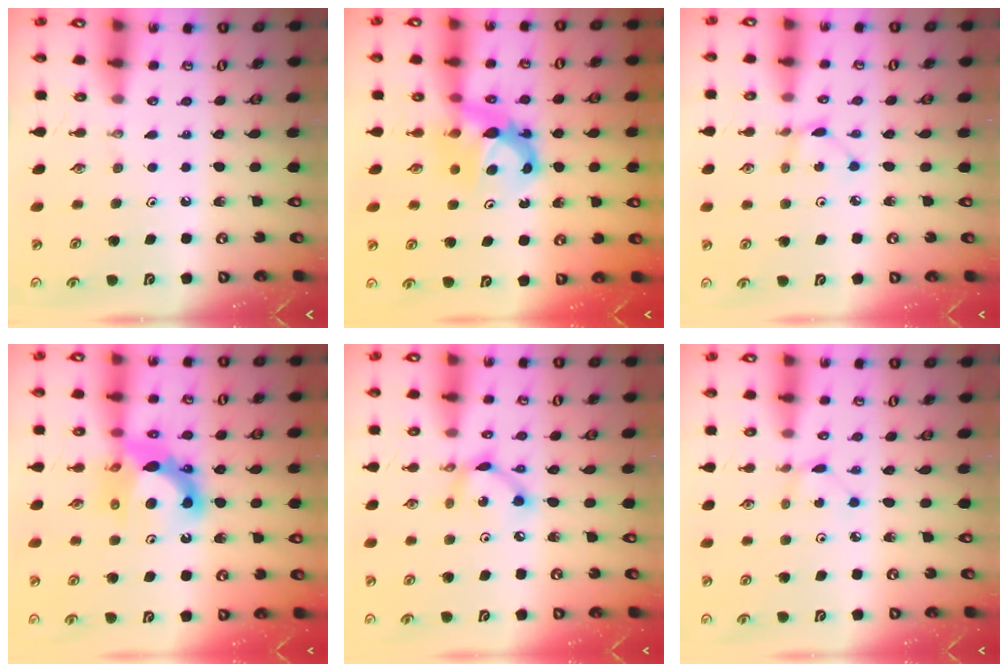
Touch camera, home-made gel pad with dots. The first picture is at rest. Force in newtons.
{"total": 7.5, "press": 7.5, "slide": 0.3}
{"total": 2.1, "press": 2.1, "slide": 0.3}
{"total": 12.4, "press": 12.2, "slide": 2.4}
{"total": 7.6, "press": 7.6, "slide": 0.4}
{"total": 1.1, "press": 1.1, "slide": 0.1}